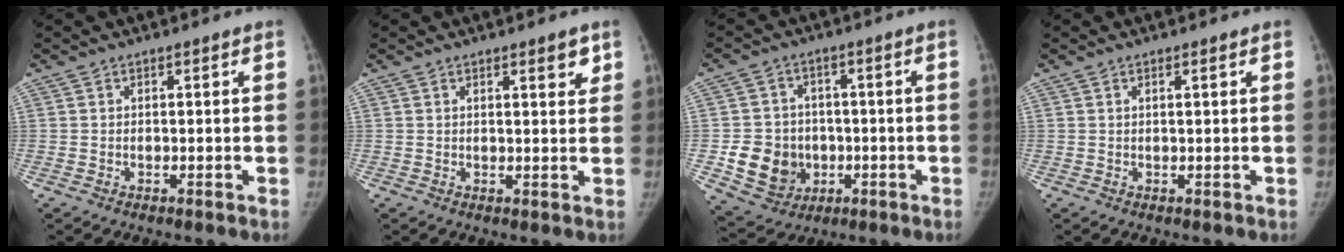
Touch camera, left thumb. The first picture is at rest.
{"total": 3.0, "force": [1.8, 0.9, 2.3], "torque": [-0.021, -0.010, 0.023]}
{"total": 11.0, "force": [-2.0, 9.7, 4.7], "torque": [-0.049, 0.006, -0.021]}
{"total": 0.9, "force": [0.4, 0.0, 0.8], "torque": [-0.015, 0.003, 0.007]}